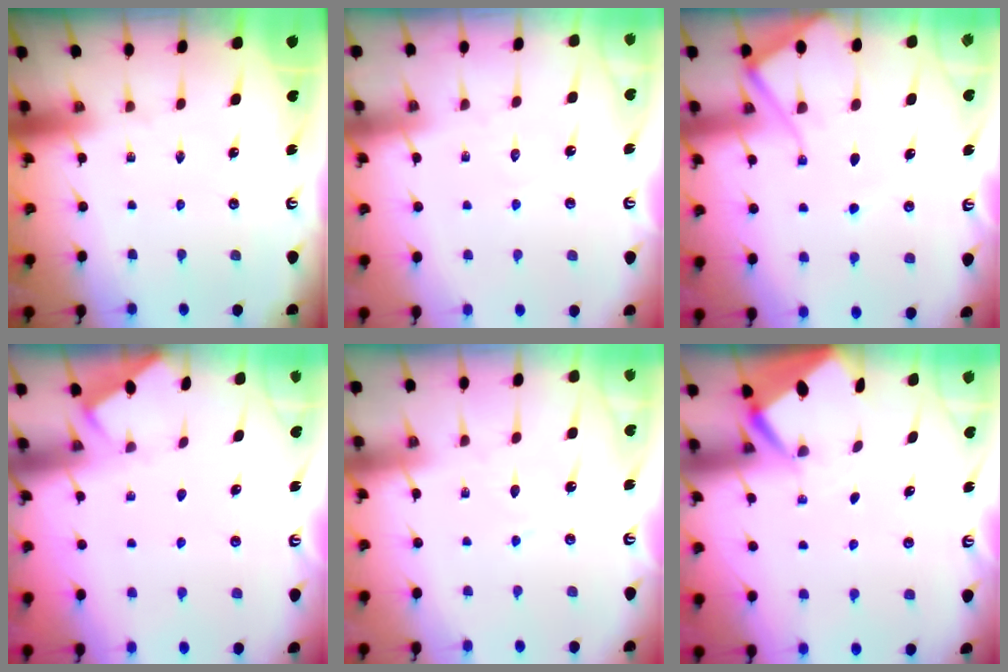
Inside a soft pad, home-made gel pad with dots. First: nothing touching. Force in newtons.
{"total": 4.1, "press": 4.1, "slide": 0.4}
{"total": 8.7, "press": 8.7, "slide": 1.1}
{"total": 2.0, "press": 1.9, "slide": 0.3}
{"total": 4.0, "press": 3.9, "slide": 0.5}
{"total": 2.7, "press": 2.7, "slide": 0.3}